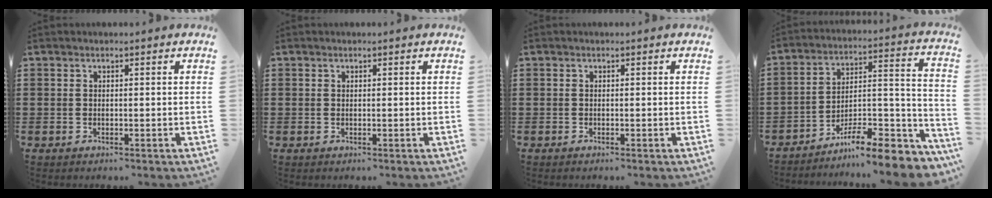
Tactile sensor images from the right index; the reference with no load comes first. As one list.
[{"total": 0.0}, {"total": 0.0}, {"total": 8.8, "force": [-7.1, 1.7, 4.9], "torque": [-0.066, 0.013, -0.134]}]